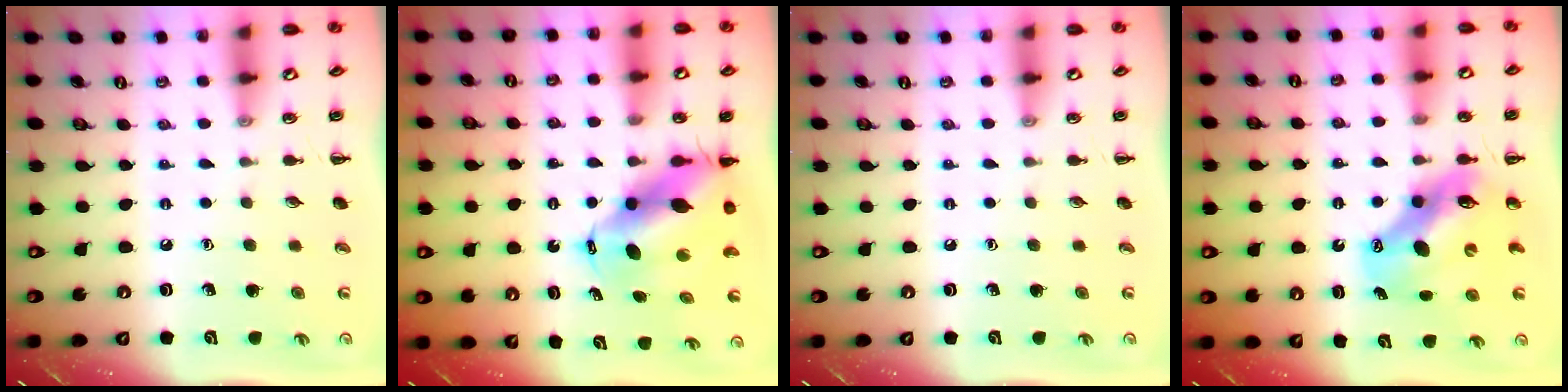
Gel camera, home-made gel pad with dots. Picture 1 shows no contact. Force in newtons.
{"total": 10.5, "press": 10.2, "slide": 2.5}
{"total": 0.0}
{"total": 11.3, "press": 10.9, "slide": 3.1}